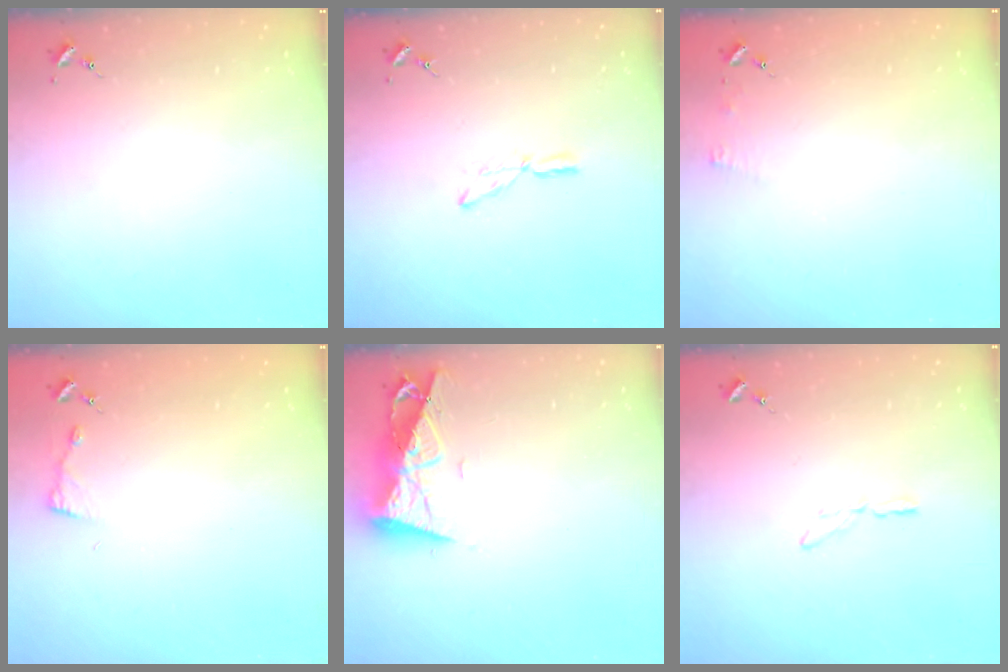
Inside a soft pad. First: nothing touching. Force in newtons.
{"total": 6.5, "press": 6.5, "slide": 0.4}
{"total": 3.5, "press": 3.5, "slide": 0.3}
{"total": 2.9, "press": 2.9, "slide": 0.4}
{"total": 9.5, "press": 9.4, "slide": 1.4}
{"total": 3.7, "press": 3.7, "slide": 0.3}